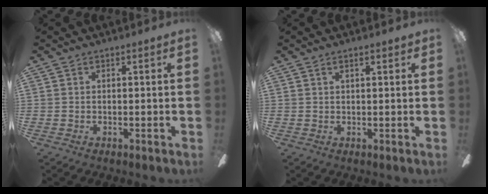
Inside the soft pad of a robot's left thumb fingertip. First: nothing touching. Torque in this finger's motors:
{"motor_torque": [-0.18, -0.03, -0.46, 0.10, 0.02]}